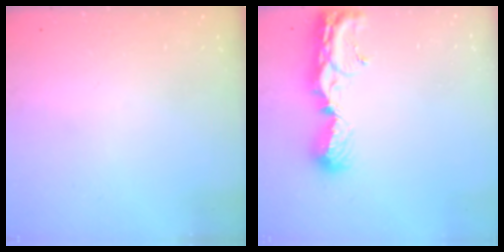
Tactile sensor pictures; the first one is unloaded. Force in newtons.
{"total": 10.1, "press": 10.0, "slide": 0.8}